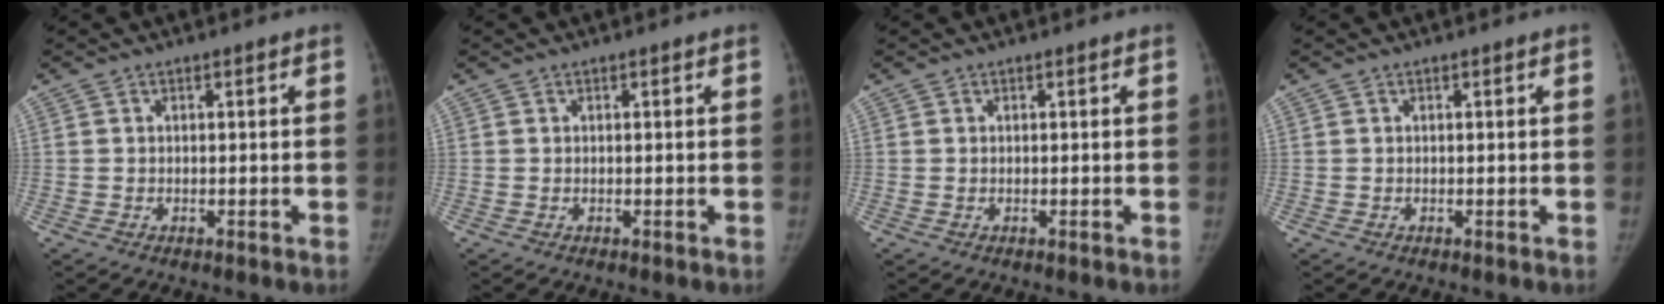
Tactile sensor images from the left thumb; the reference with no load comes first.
{"total": 0.0}
{"total": 0.0}
{"total": 0.0}